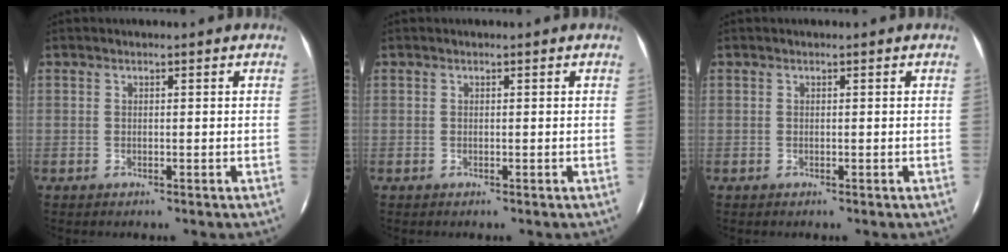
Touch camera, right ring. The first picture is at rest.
{"total": 0.0}
{"total": 0.0}